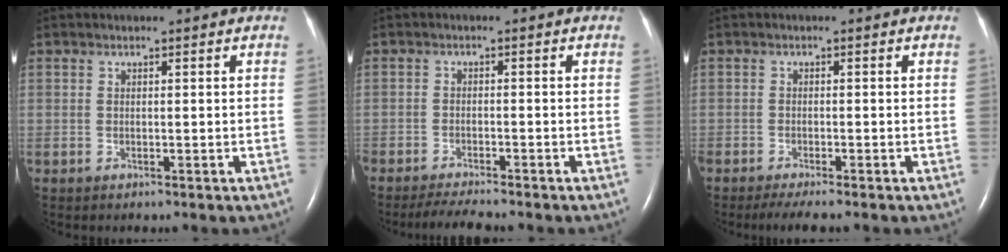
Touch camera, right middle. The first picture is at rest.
{"total": 5.0, "force": [-4.5, 0.2, 2.4], "torque": [-0.043, -0.016, -0.074]}
{"total": 3.9, "force": [-3.1, 0.2, 2.3], "torque": [-0.039, -0.009, -0.050]}